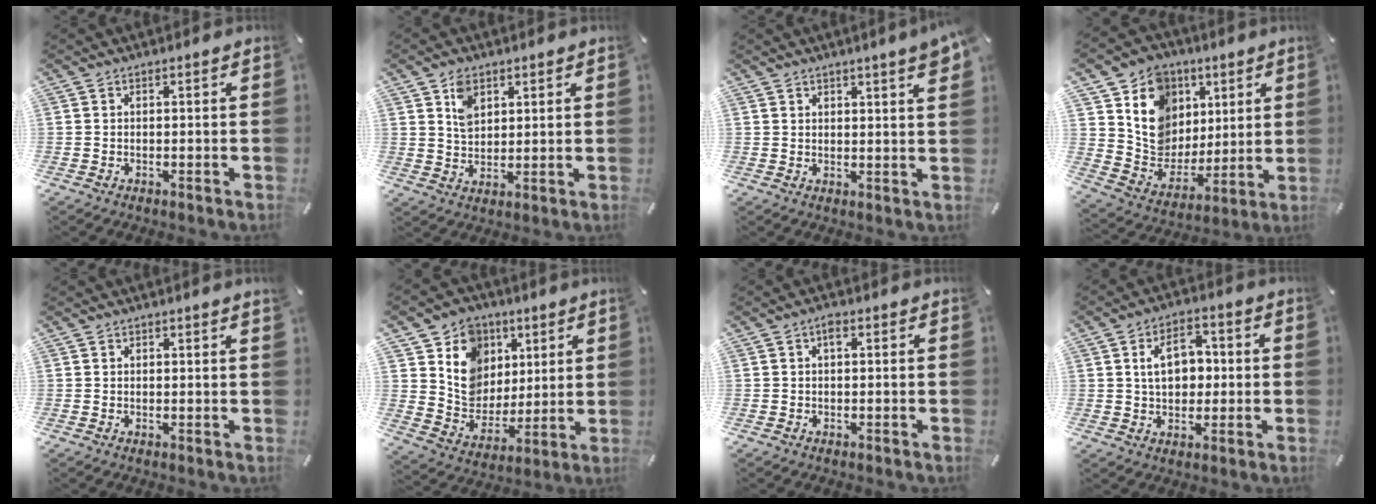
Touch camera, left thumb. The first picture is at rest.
{"total": 5.8, "force": [2.9, 4.3, 2.6], "torque": [-0.047, 0.001, 0.052]}
{"total": 3.6, "force": [2.7, 0.4, 2.4], "torque": [-0.035, -0.011, 0.044]}
{"total": 15.0, "force": [5.0, 13.6, 3.9], "torque": [-0.068, -0.033, 0.108]}
{"total": 0.5, "force": [0.5, -0.1, 0.1], "torque": [-0.002, -0.003, 0.010]}
{"total": 13.4, "force": [4.5, 12.1, 3.7], "torque": [-0.067, -0.031, 0.091]}
{"total": 1.6, "force": [0.4, 0.7, 1.4], "torque": [-0.029, 0.006, 0.005]}
{"total": 9.4, "force": [1.2, 6.7, 6.4], "torque": [-0.097, 0.009, 0.018]}